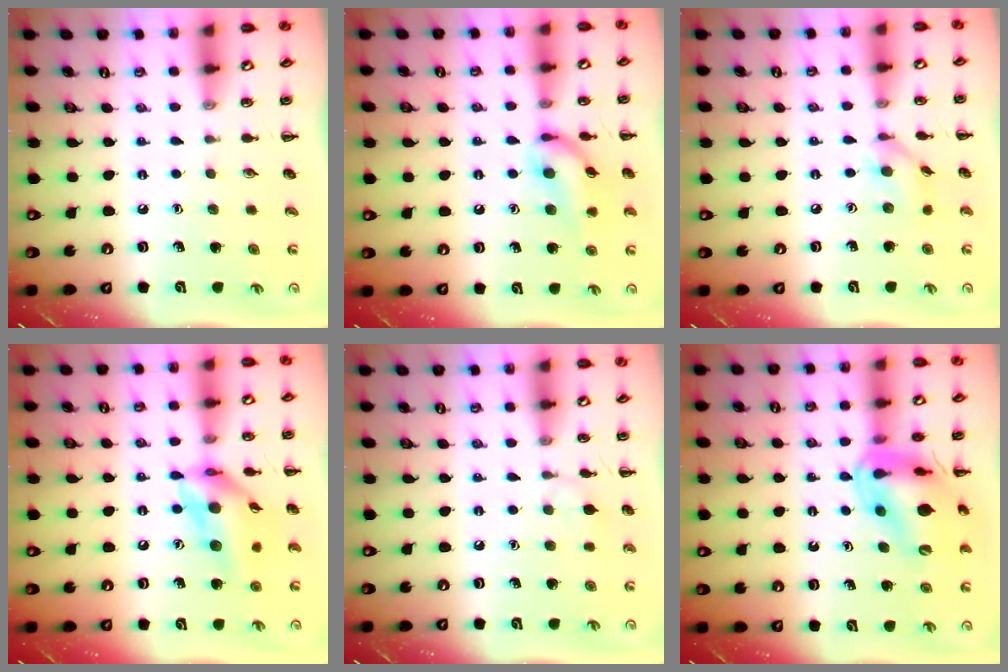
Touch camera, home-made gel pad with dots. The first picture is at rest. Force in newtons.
{"total": 14.0, "press": 13.9, "slide": 1.2}
{"total": 6.7, "press": 6.7, "slide": 0.4}
{"total": 16.5, "press": 16.1, "slide": 3.4}
{"total": 5.7, "press": 5.4, "slide": 1.9}
{"total": 17.5, "press": 17.3, "slide": 2.6}